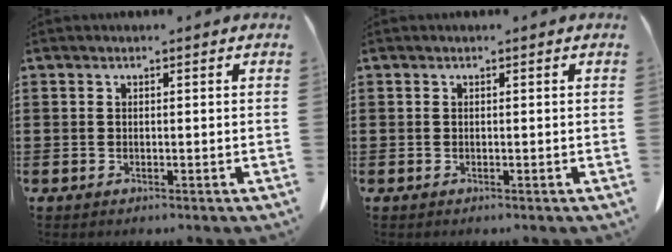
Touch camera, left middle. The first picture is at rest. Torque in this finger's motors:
{"motor_torque": [-0.01, 0.01, -0.01, 0.00]}